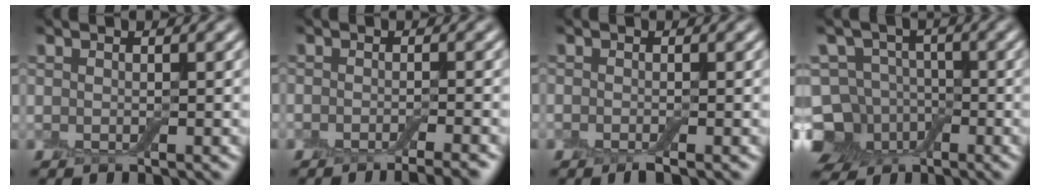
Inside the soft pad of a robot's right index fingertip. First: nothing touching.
{"total": 4.2, "force": [-3.0, 1.0, 2.7], "torque": [-0.026, -0.001, -0.035]}
{"total": 1.3, "force": [-0.9, 0.3, 0.9], "torque": [-0.016, -0.004, -0.018]}
{"total": 9.5, "force": [-5.2, 7.4, 3.1], "torque": [-0.048, -0.008, -0.103]}